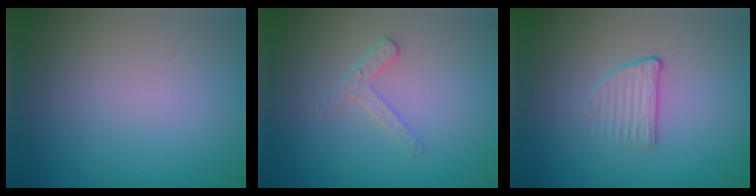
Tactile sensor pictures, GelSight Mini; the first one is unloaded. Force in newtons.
{"total": 1.7, "press": 1.7, "slide": 0.3}
{"total": 1.6, "press": 1.1, "slide": 1.1}